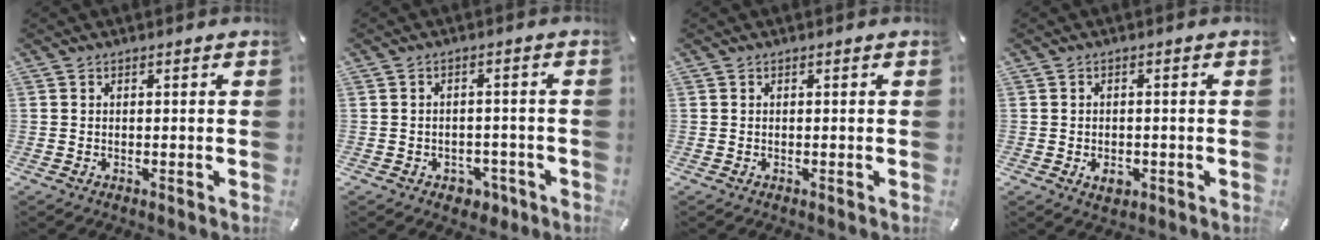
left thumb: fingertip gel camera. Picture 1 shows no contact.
{"total": 4.3, "force": [-2.0, 3.3, 1.7], "torque": [-0.025, 0.012, -0.035]}
{"total": 0.0}
{"total": 3.4, "force": [-1.1, 2.4, 2.1], "torque": [-0.043, 0.004, -0.020]}